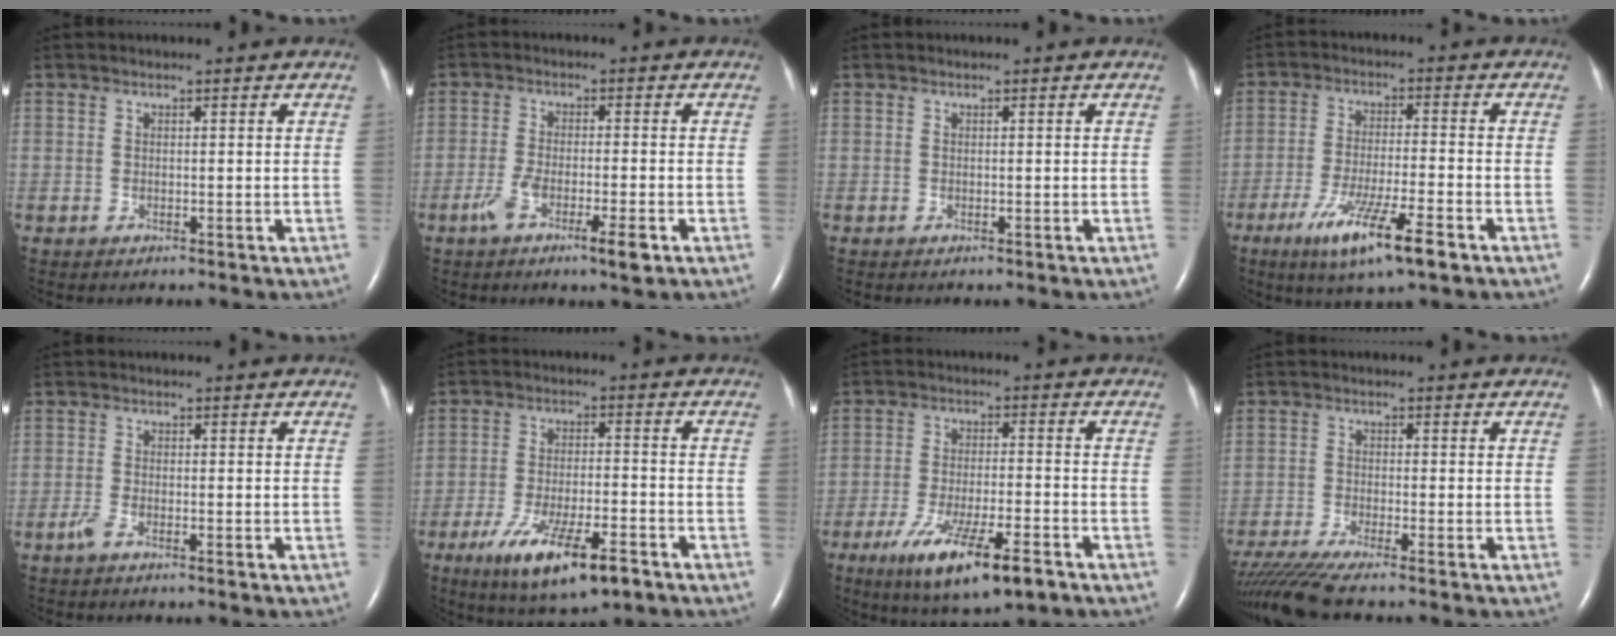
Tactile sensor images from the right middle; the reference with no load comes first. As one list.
[{"total": 6.1, "force": [-3.2, 0.8, 5.2], "torque": [-0.097, -0.009, -0.056]}, {"total": 0.0}, {"total": 10.9, "force": [-6.1, 0.8, 9.0], "torque": [-0.166, -0.025, -0.100]}, {"total": 1.6, "force": [-1.1, 0.2, 1.1], "torque": [-0.033, -0.004, -0.025]}, {"total": 12.5, "force": [-7.2, 3.5, 9.6], "torque": [-0.169, -0.017, -0.112]}, {"total": 12.7, "force": [-7.4, 2.4, 10.1], "torque": [-0.173, -0.025, -0.115]}, {"total": 7.6, "force": [-6.5, -0.9, 3.8], "torque": [-0.073, -0.027, -0.117]}]